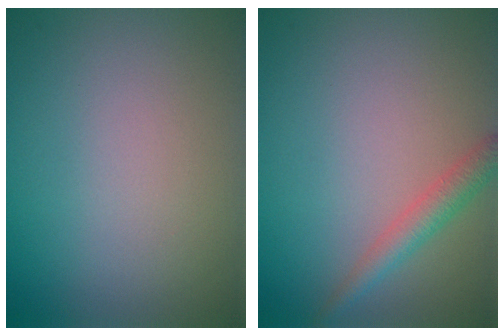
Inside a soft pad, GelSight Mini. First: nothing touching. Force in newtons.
{"total": 2.3, "press": 2.3, "slide": 0.1}